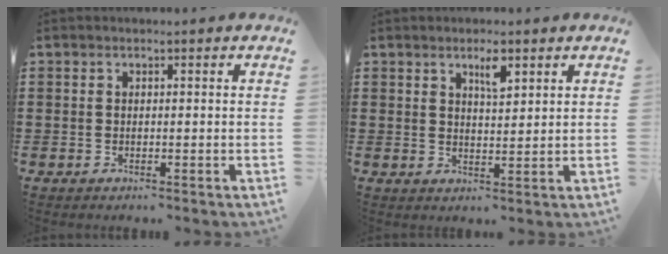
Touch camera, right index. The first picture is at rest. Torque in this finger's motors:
{"motor_torque": [0.05, 0.00, 0.05, 0.04]}